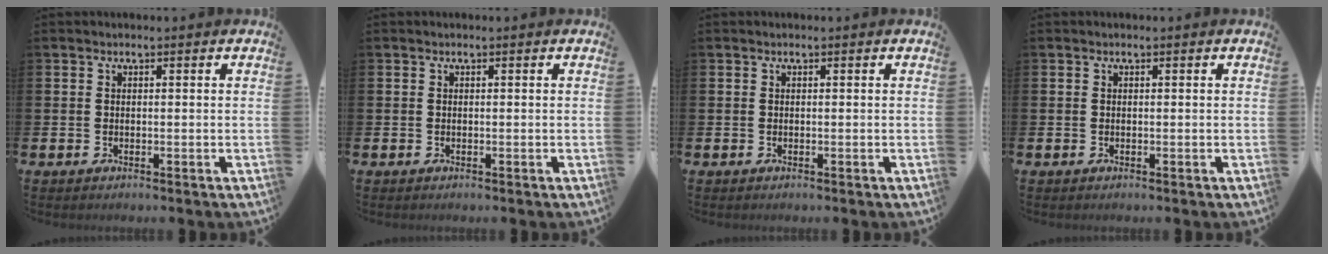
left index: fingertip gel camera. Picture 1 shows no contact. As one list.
[{"total": 0.0}, {"total": 0.0}, {"total": 0.0}]